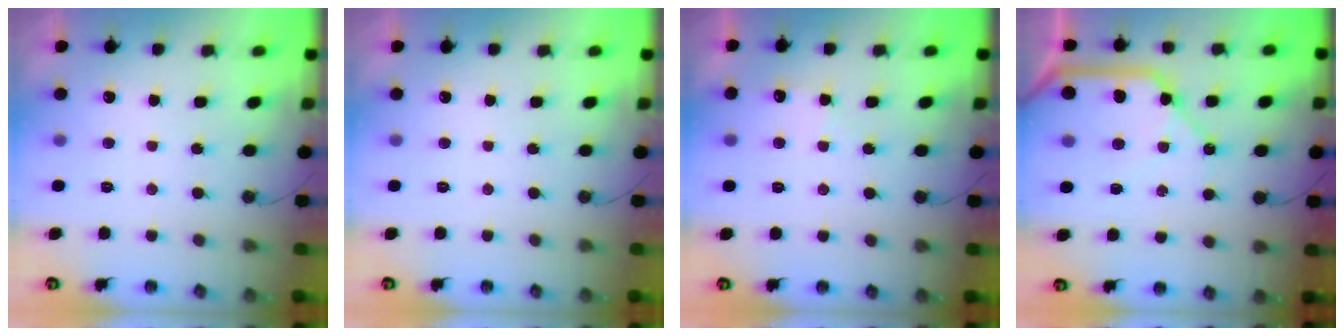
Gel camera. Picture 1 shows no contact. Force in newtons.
{"total": 0.0}
{"total": 4.6, "press": 4.5, "slide": 0.5}
{"total": 15.7, "press": 15.5, "slide": 2.1}